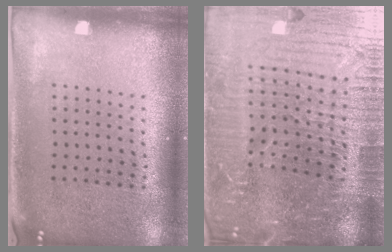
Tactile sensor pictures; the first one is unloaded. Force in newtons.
{"total": 6.6, "press": 5.8, "slide": 3.3}